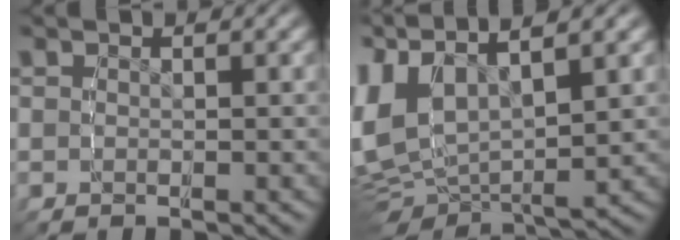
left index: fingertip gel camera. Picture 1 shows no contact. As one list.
[{"total": 11.8, "force": [2.6, 8.6, 7.6], "torque": [-0.200, -0.019, 0.043]}]